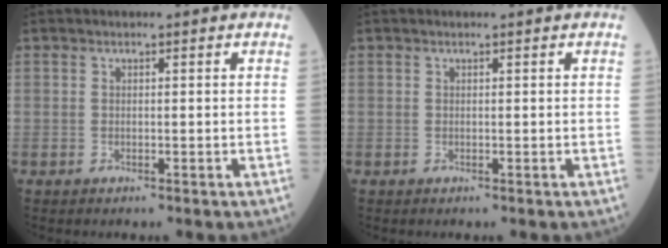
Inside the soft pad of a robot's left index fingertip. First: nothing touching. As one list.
[{"total": 0.0}]